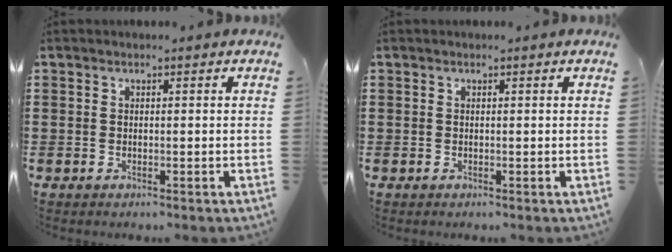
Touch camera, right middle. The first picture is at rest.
{"total": 0.0}